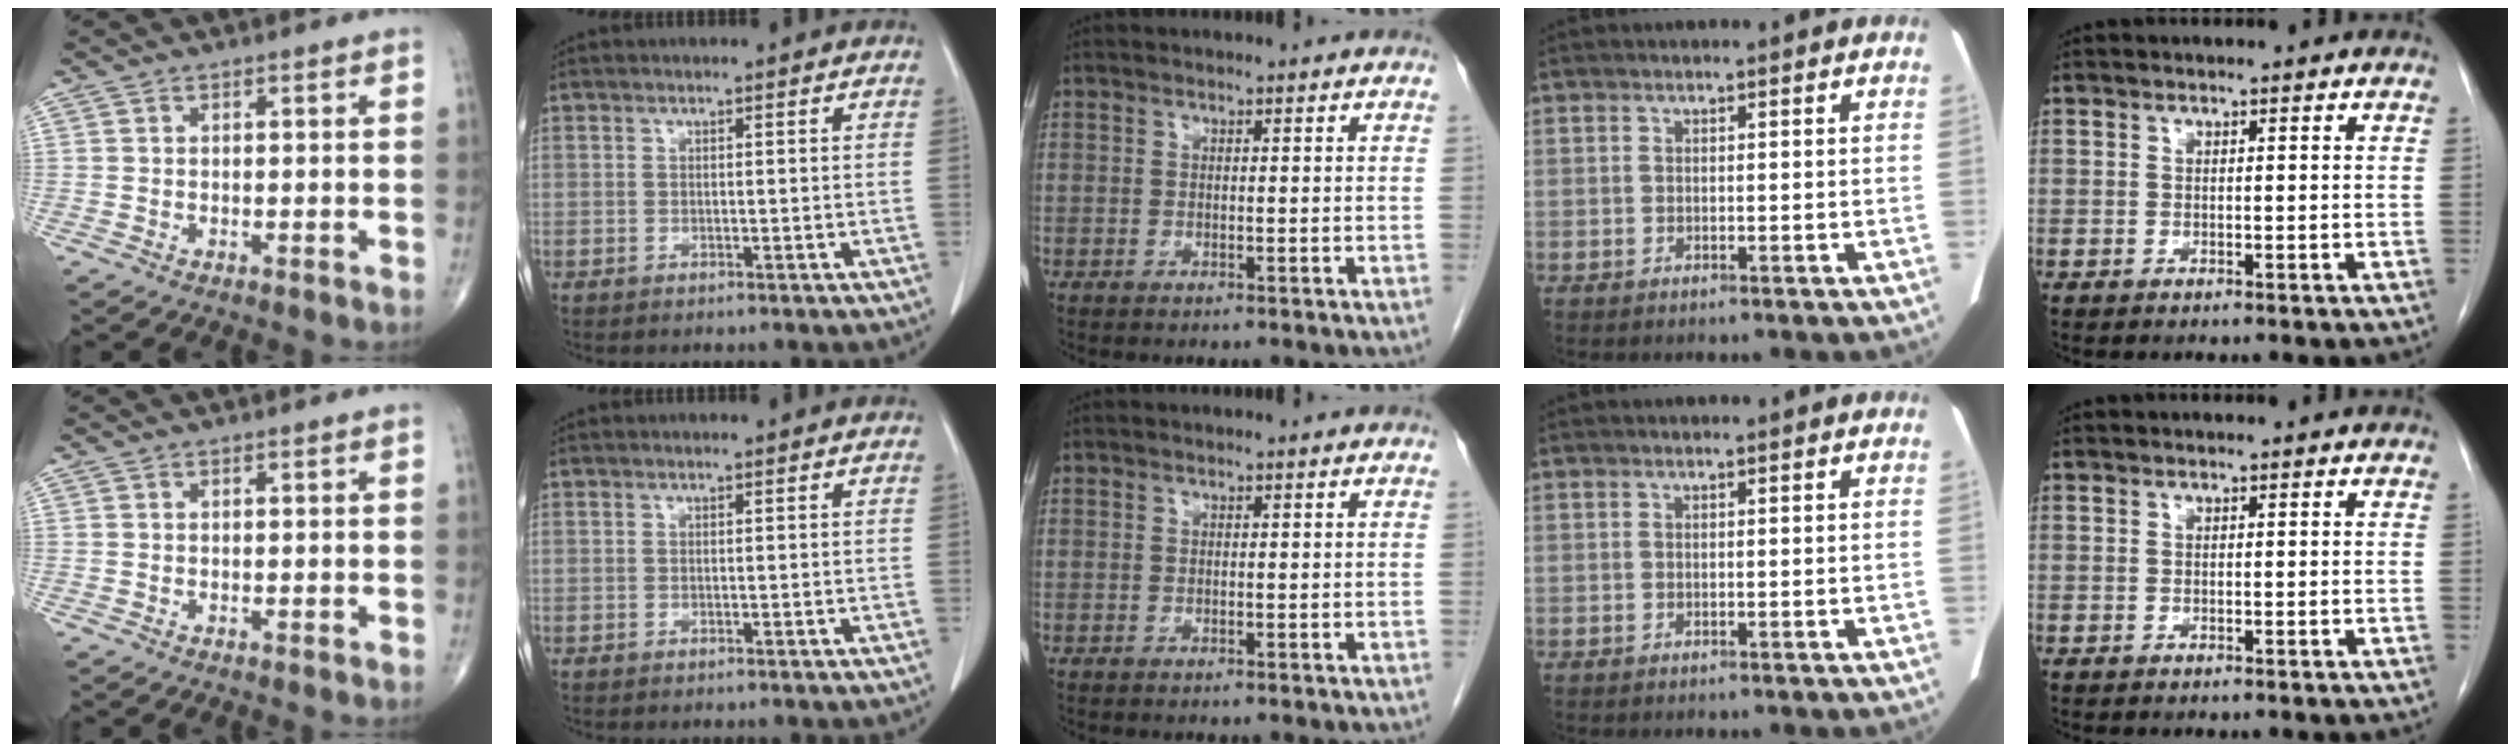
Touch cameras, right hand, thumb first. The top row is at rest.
{}